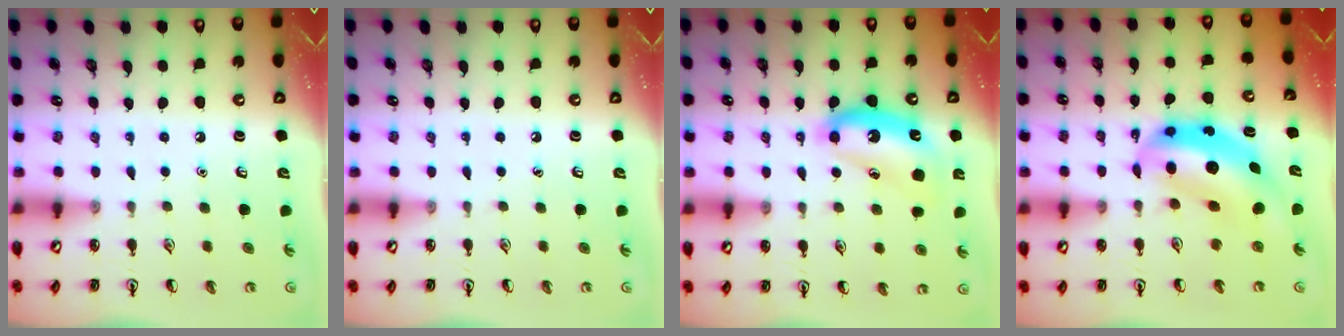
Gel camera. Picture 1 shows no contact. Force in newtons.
{"total": 0.0}
{"total": 13.4, "press": 13.4, "slide": 0.9}
{"total": 11.2, "press": 10.7, "slide": 3.2}